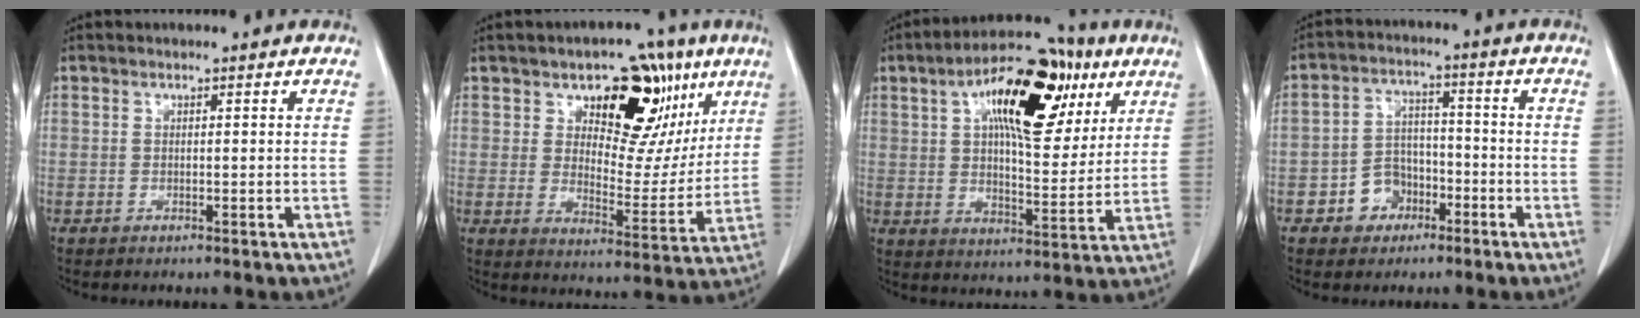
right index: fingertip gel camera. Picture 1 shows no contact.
{"total": 15.9, "force": [8.2, 8.8, 10.4], "torque": [-0.120, 0.012, 0.124]}
{"total": 19.5, "force": [8.6, 7.5, 15.8], "torque": [-0.249, 0.037, 0.135]}
{"total": 6.1, "force": [-2.9, 4.9, 2.1], "torque": [-0.038, 0.021, -0.043]}